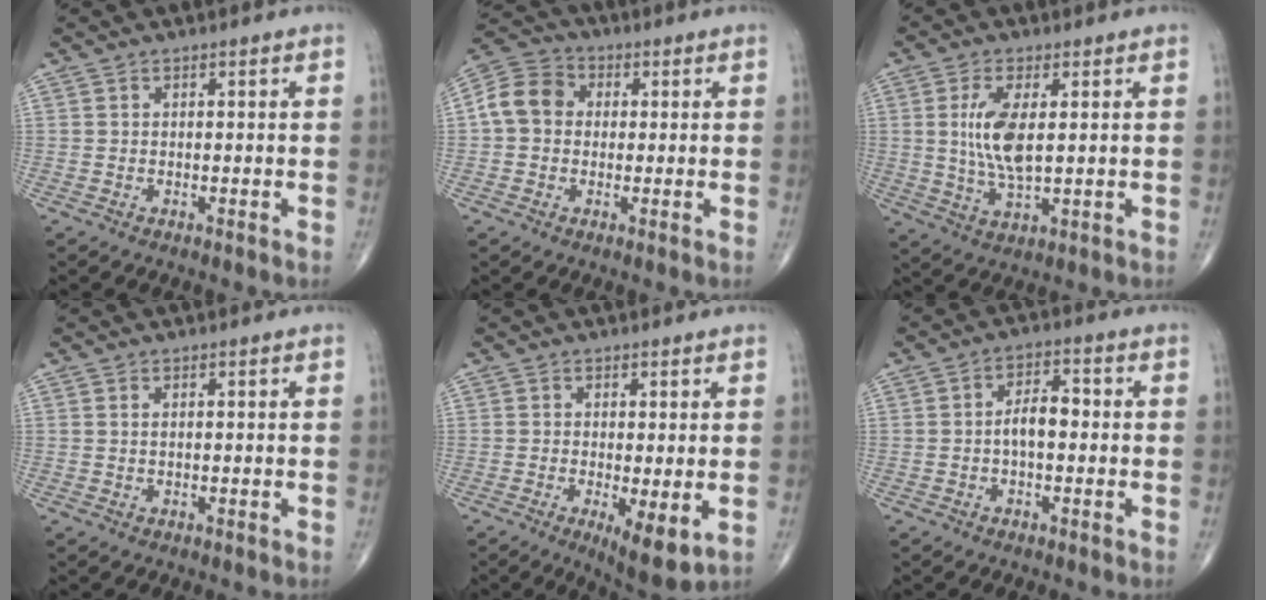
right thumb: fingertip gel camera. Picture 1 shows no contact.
{"total": 8.4, "force": [0.5, 7.0, 4.7], "torque": [-0.079, 0.026, -0.005]}
{"total": 8.7, "force": [1.4, 3.4, 7.9], "torque": [-0.165, -0.013, 0.031]}
{"total": 0.6, "force": [0.2, 0.2, 0.5], "torque": [-0.013, 0.003, 0.006]}
{"total": 6.9, "force": [-1.4, 2.2, 6.4], "torque": [-0.103, -0.023, -0.020]}
{"total": 5.2, "force": [-0.5, 2.7, 4.4], "torque": [-0.068, 0.017, -0.015]}